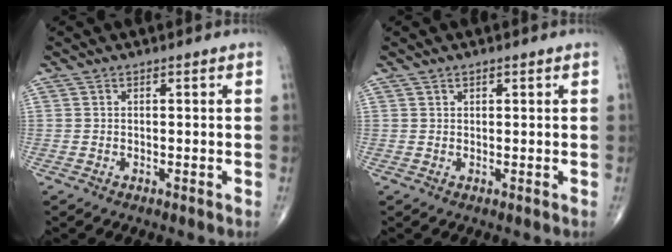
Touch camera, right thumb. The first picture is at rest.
{"total": 0.7, "force": [0.5, 0.4, 0.2], "torque": [0.000, -0.003, 0.007]}